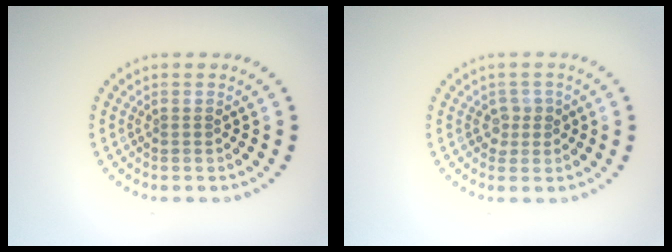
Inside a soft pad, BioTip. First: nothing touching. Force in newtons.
{"total": 1.5, "press": 1.3, "slide": 0.7}